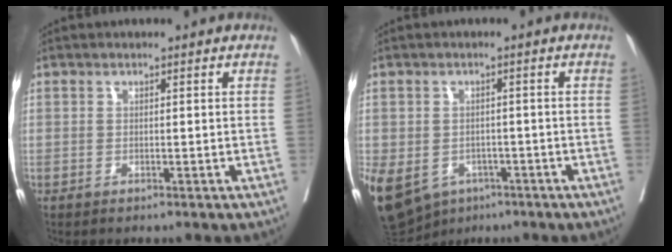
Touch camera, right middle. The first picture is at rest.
{"total": 21.5, "force": [-9.6, 16.7, 9.4], "torque": [-0.318, -0.019, -0.130]}